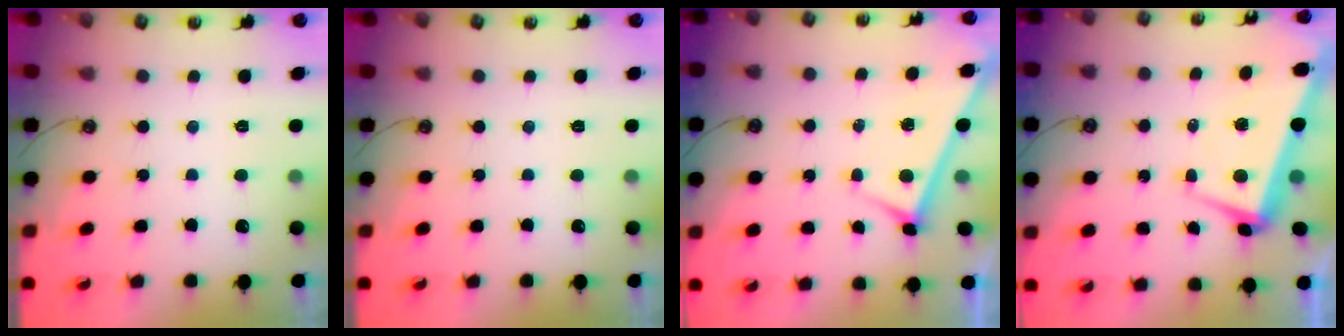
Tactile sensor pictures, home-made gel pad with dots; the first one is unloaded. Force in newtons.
{"total": 0.0}
{"total": 3.2, "press": 3.1, "slide": 0.3}
{"total": 2.2, "press": 0.4, "slide": 2.1}